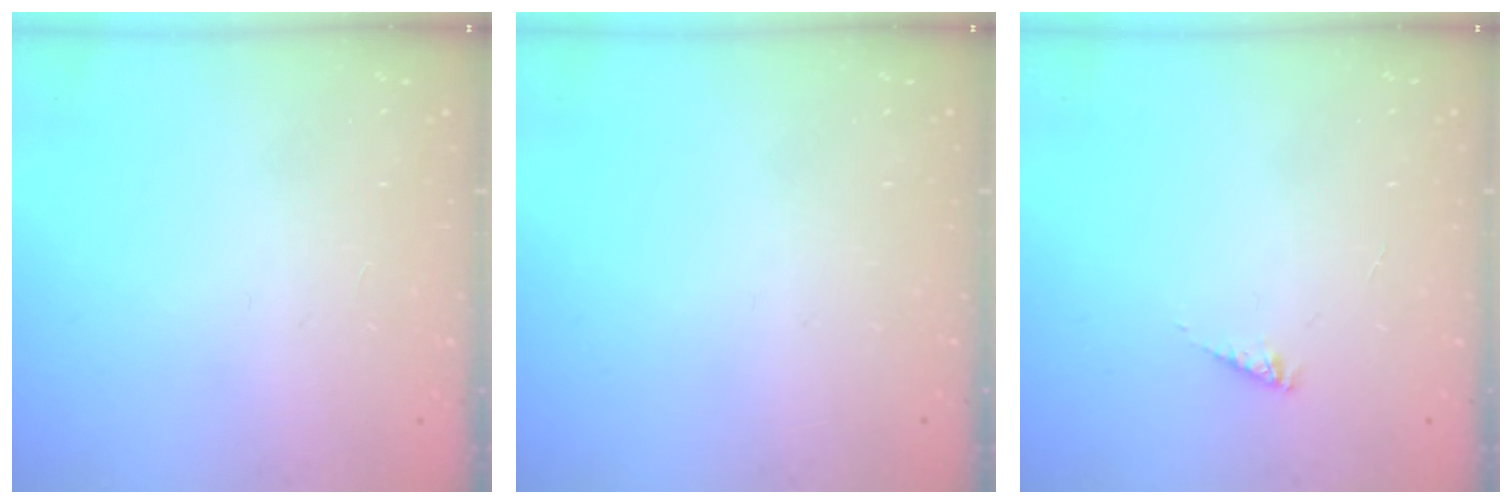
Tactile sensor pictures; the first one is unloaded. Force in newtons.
{"total": 0.0}
{"total": 1.6, "press": 1.6, "slide": 0.3}